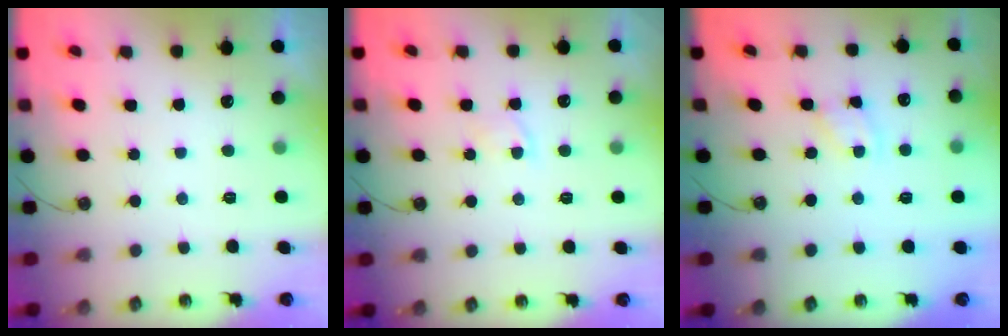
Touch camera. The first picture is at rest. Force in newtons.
{"total": 3.3, "press": 3.2, "slide": 0.5}
{"total": 1.9, "press": 1.8, "slide": 0.3}